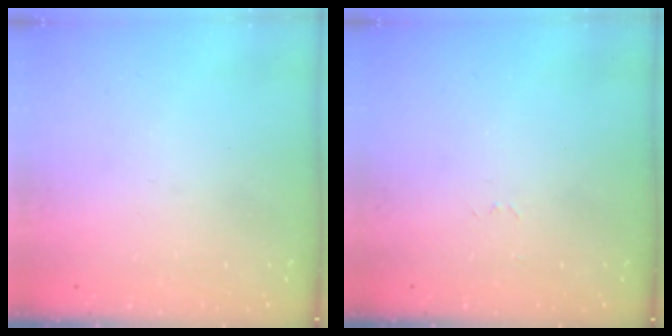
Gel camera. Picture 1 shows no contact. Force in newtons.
{"total": 2.6, "press": 2.6, "slide": 0.4}